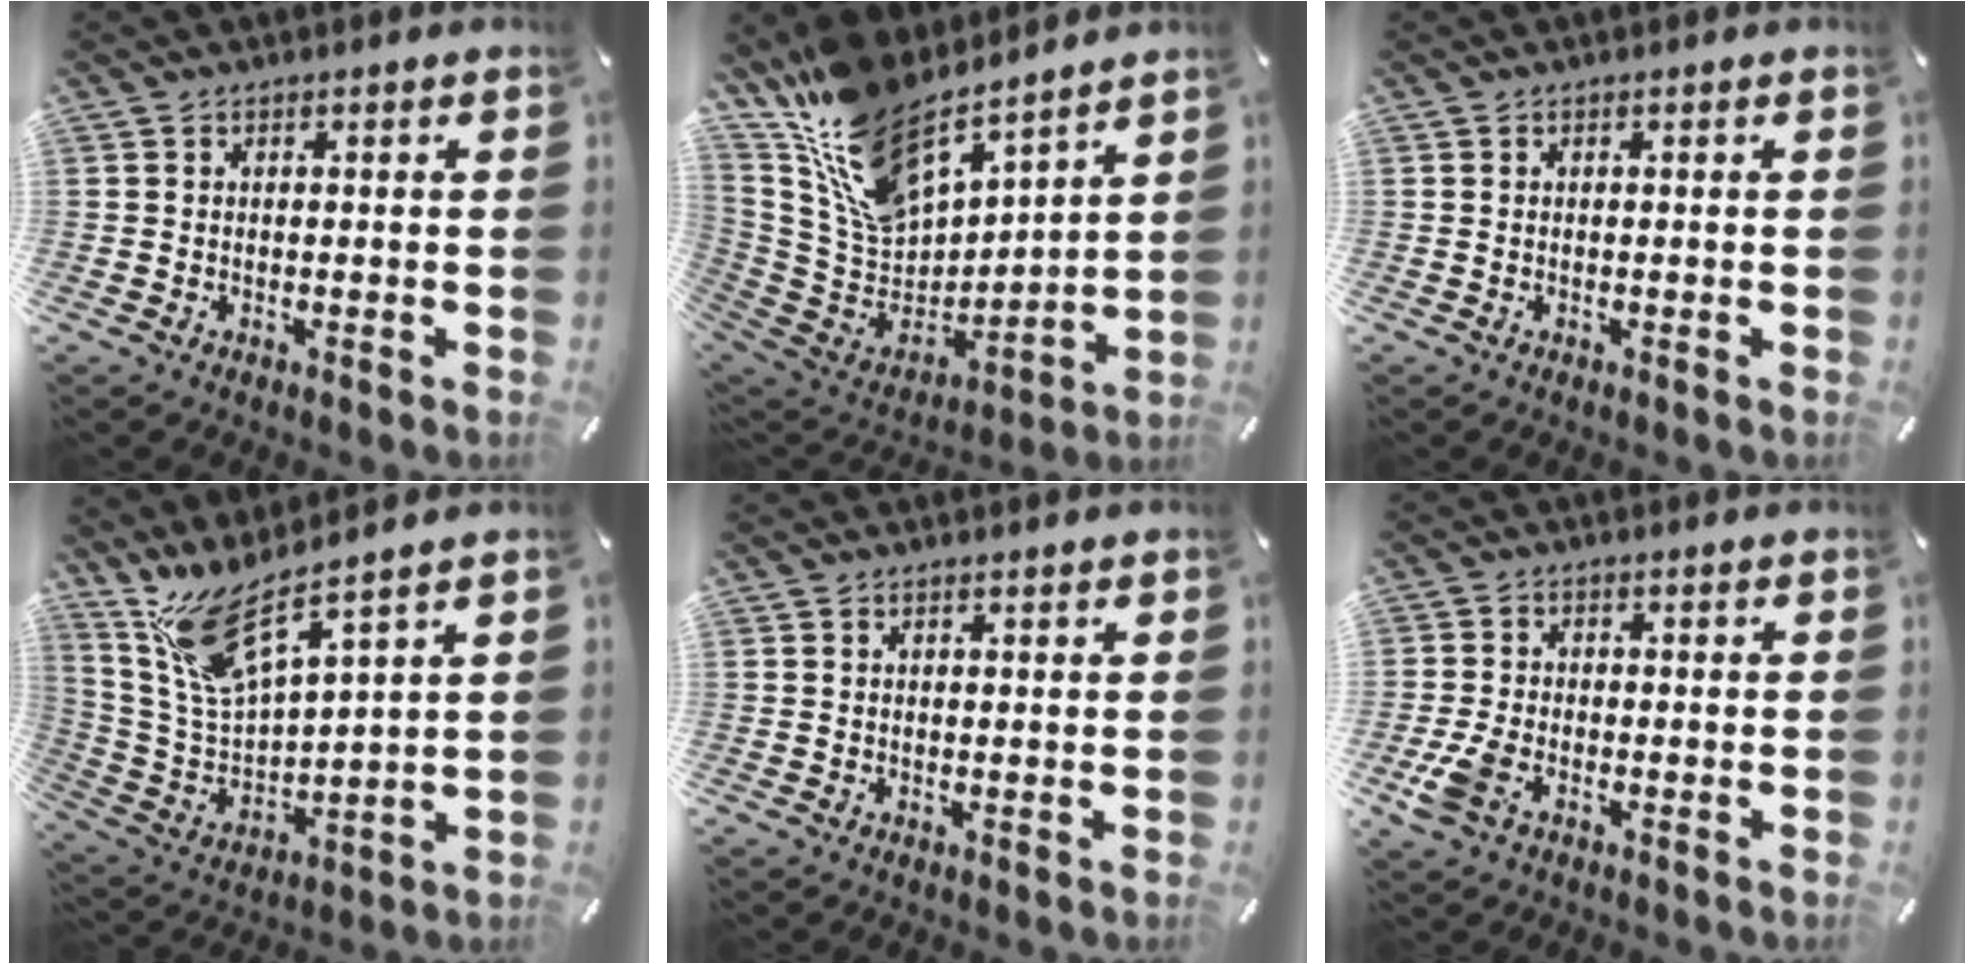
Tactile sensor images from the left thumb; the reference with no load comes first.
{"total": 17.0, "force": [14.2, 6.8, 6.4], "torque": [-0.162, -0.111, 0.260]}
{"total": 0.0}
{"total": 14.0, "force": [10.6, 3.6, 8.4], "torque": [-0.204, -0.052, 0.186]}
{"total": 0.7, "force": [0.6, 0.0, 0.4], "torque": [-0.007, -0.002, 0.011]}
{"total": 5.7, "force": [-2.1, 3.8, 3.7], "torque": [-0.092, 0.004, -0.042]}